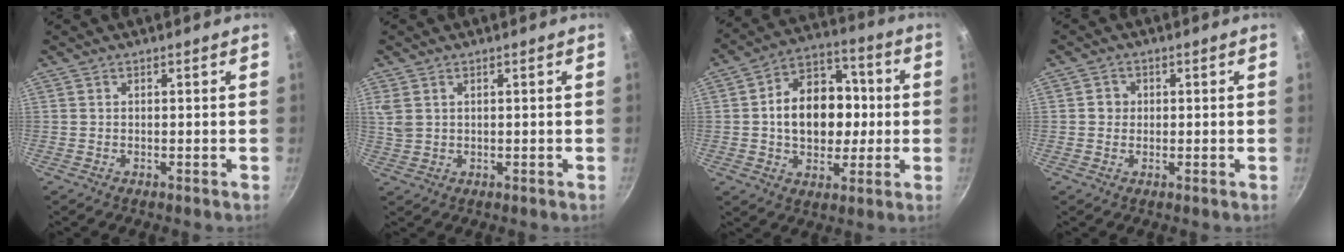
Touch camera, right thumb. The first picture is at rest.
{"total": 3.2, "force": [1.1, 2.2, 2.0], "torque": [-0.053, 0.003, 0.030]}
{"total": 16.0, "force": [0.4, 11.4, 11.2], "torque": [-0.133, 0.030, 0.004]}
{"total": 2.3, "force": [0.2, 2.2, 0.7], "torque": [0.002, 0.005, 0.000]}